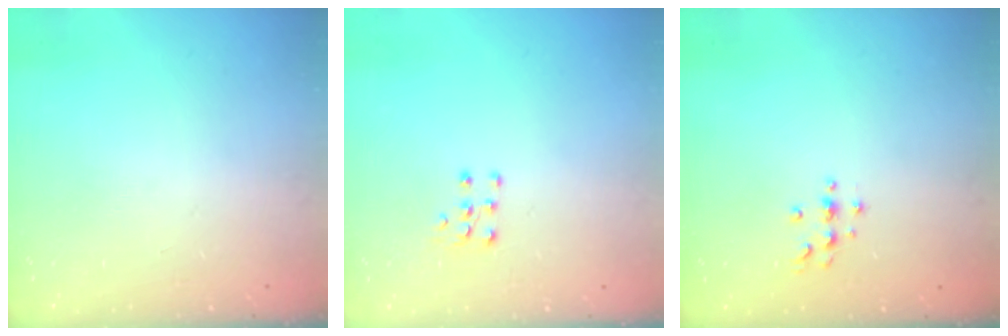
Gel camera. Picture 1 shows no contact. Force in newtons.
{"total": 5.0, "press": 5.0, "slide": 0.6}
{"total": 4.0, "press": 3.9, "slide": 0.5}